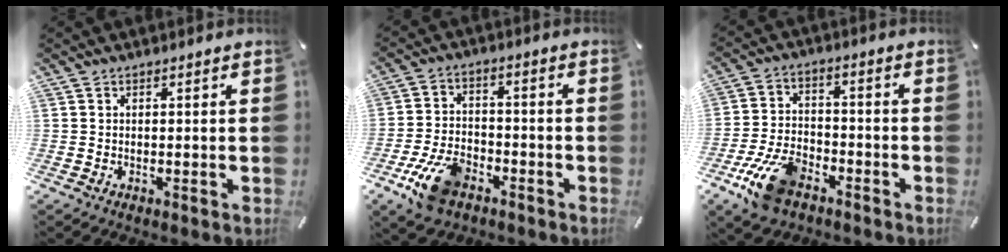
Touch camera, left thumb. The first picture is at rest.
{"total": 10.5, "force": [-5.8, 6.0, 6.4], "torque": [-0.136, 0.027, -0.105]}
{"total": 11.8, "force": [-6.9, 6.3, 7.1], "torque": [-0.139, 0.036, -0.124]}